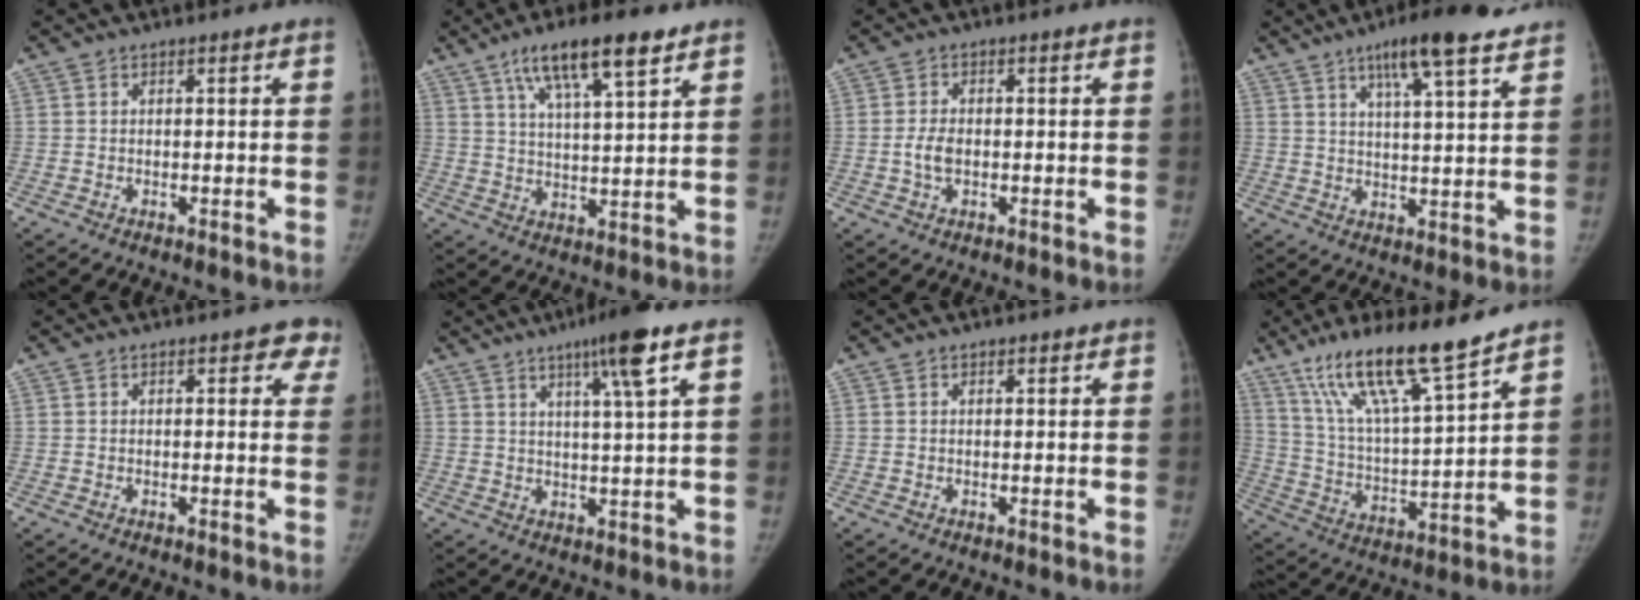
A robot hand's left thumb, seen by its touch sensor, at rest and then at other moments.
{"total": 12.5, "force": [7.5, 3.0, 9.5], "torque": [-0.150, -0.023, 0.129]}
{"total": 3.2, "force": [-0.5, 1.9, 2.5], "torque": [-0.050, 0.006, -0.010]}
{"total": 12.3, "force": [8.2, 2.1, 8.9], "torque": [-0.125, -0.029, 0.125]}
{"total": 3.9, "force": [2.3, 2.1, 2.3], "torque": [0.017, -0.002, 0.012]}
{"total": 8.9, "force": [4.8, -0.3, 7.5], "torque": [-0.126, -0.018, 0.077]}
{"total": 0.6, "force": [0.5, 0.3, 0.1], "torque": [-0.002, -0.004, 0.006]}
{"total": 17.9, "force": [12.9, 2.5, 12.2], "torque": [-0.199, -0.064, 0.240]}